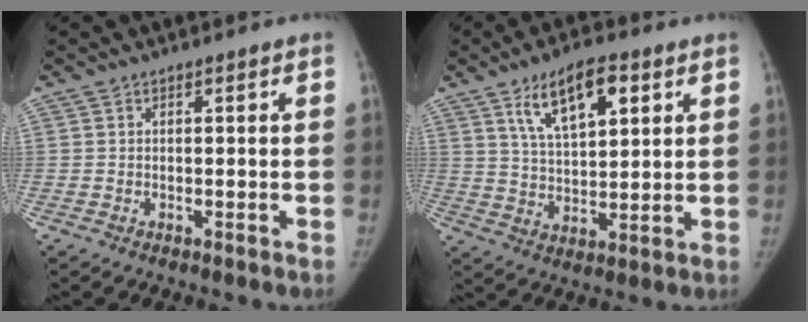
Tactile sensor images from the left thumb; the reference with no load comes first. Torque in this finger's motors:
{"motor_torque": [0.17, 0.53, 1.20, -1.09, 0.11]}